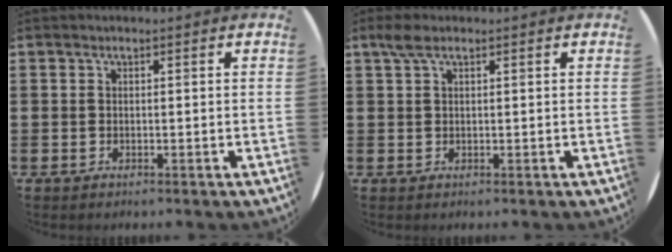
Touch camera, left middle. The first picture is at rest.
{"total": 1.9, "force": [1.2, 0.7, 1.3], "torque": [-0.027, 0.007, 0.020]}